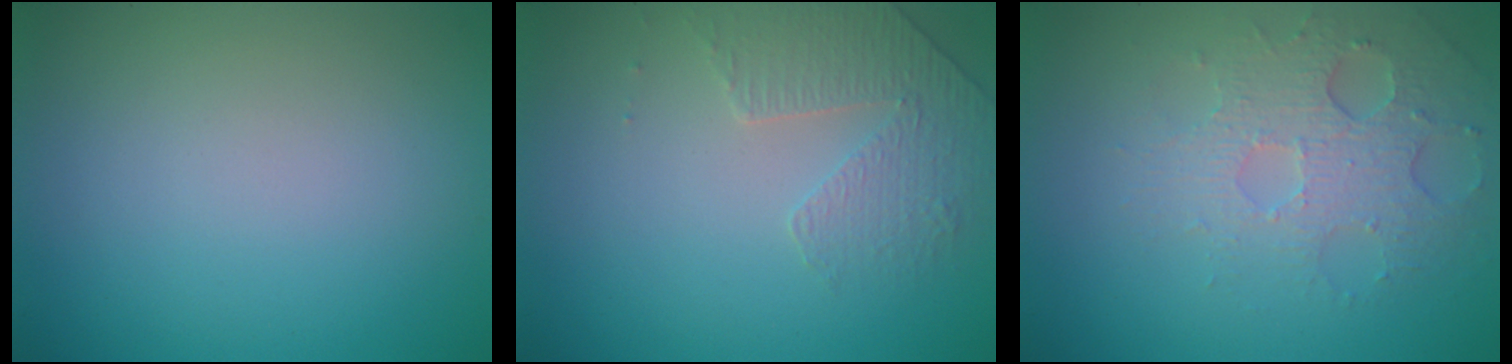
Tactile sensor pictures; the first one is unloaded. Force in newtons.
{"total": 1.8, "press": 1.4, "slide": 1.0}
{"total": 3.6, "press": 3.2, "slide": 1.5}